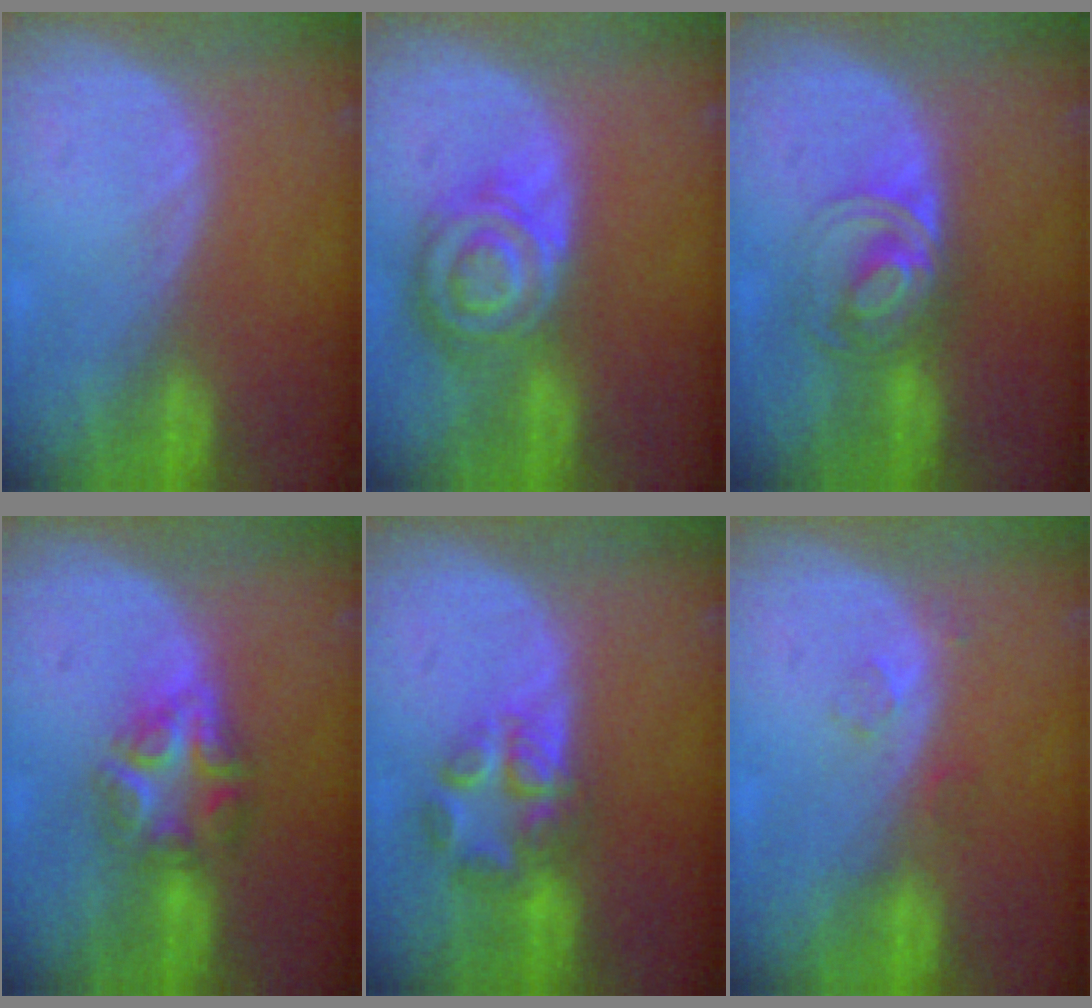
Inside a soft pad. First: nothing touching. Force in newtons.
{"total": 8.4, "press": 7.3, "slide": 4.2}
{"total": 6.8, "press": 5.9, "slide": 3.3}
{"total": 6.3, "press": 6.2, "slide": 1.5}
{"total": 6.0, "press": 5.9, "slide": 0.8}
{"total": 1.7, "press": 1.7, "slide": 0.2}